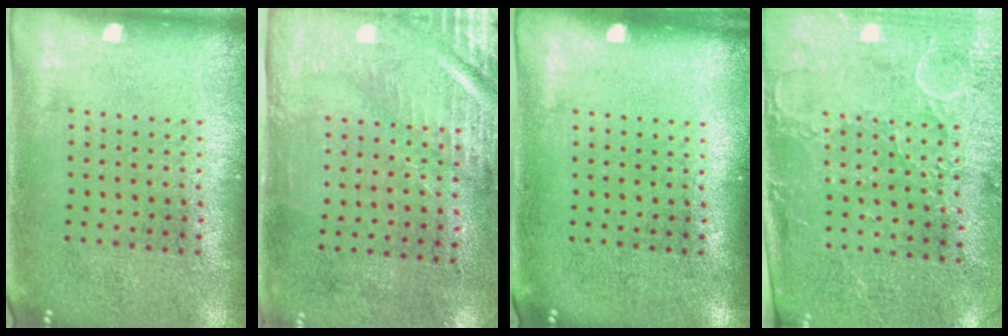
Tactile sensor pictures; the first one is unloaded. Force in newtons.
{"total": 3.0, "press": 2.5, "slide": 1.6}
{"total": 0.0}
{"total": 2.9, "press": 2.5, "slide": 1.5}